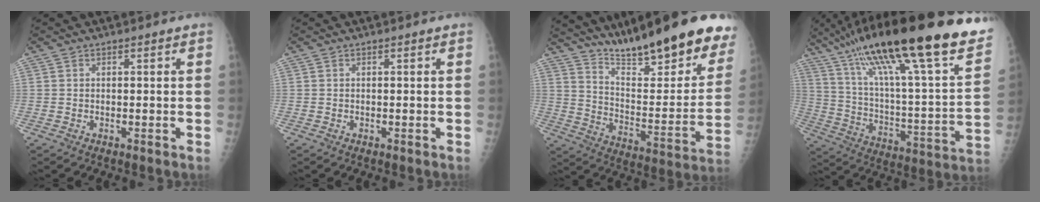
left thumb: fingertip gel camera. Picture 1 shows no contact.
{"total": 0.0}
{"total": 27.3, "force": [20.2, 6.1, 17.3], "torque": [-0.221, -0.101, 0.297]}
{"total": 36.9, "force": [24.3, 6.1, 27.0], "torque": [-0.398, -0.039, 0.387]}